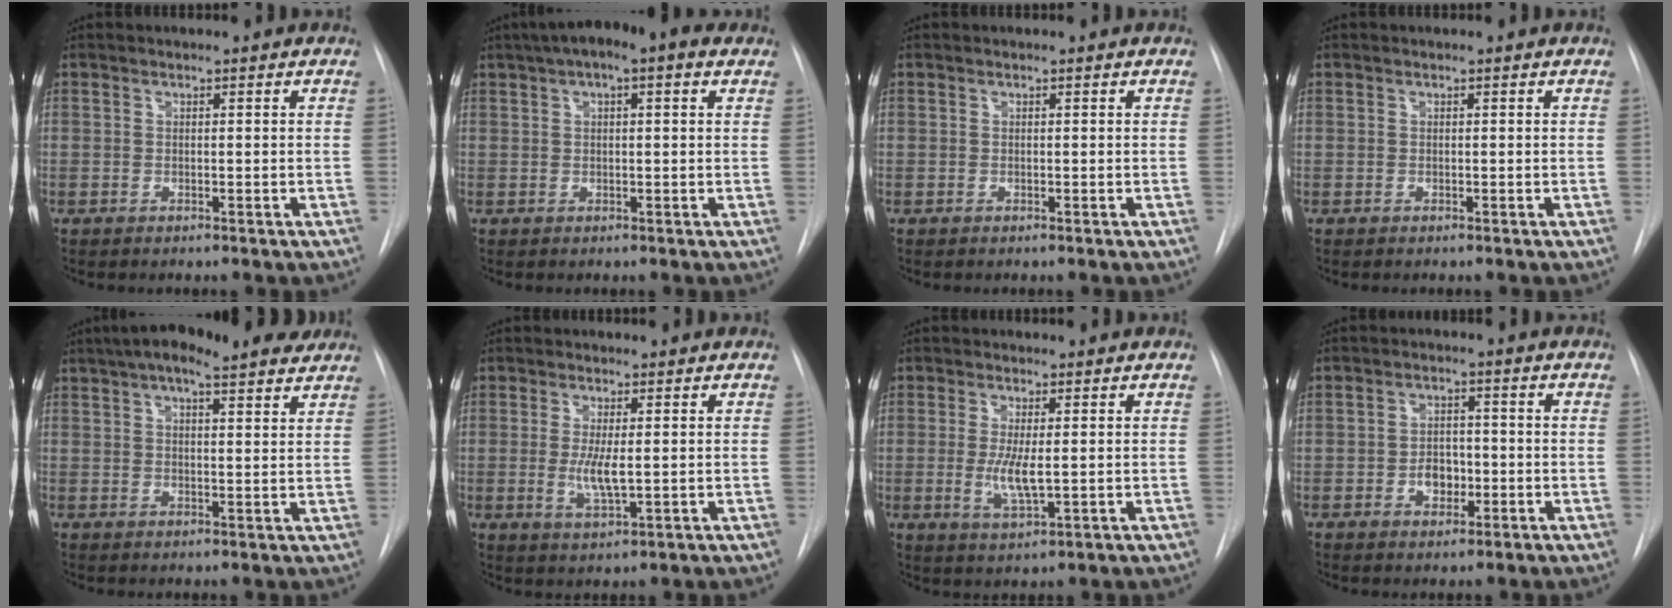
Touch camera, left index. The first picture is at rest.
{"total": 8.9, "force": [5.1, 2.4, 6.9], "torque": [-0.111, 0.042, 0.072]}
{"total": 0.0}
{"total": 0.0}
{"total": 14.6, "force": [11.1, 3.8, 8.6], "torque": [-0.146, 0.042, 0.151]}
{"total": 4.4, "force": [0.0, 1.0, 4.3], "torque": [-0.088, -0.011, 0.003]}
{"total": 4.9, "force": [-0.1, 1.1, 4.7], "torque": [-0.098, -0.013, 0.003]}
{"total": 3.9, "force": [-1.1, 2.8, 2.5], "torque": [-0.036, 0.006, -0.015]}